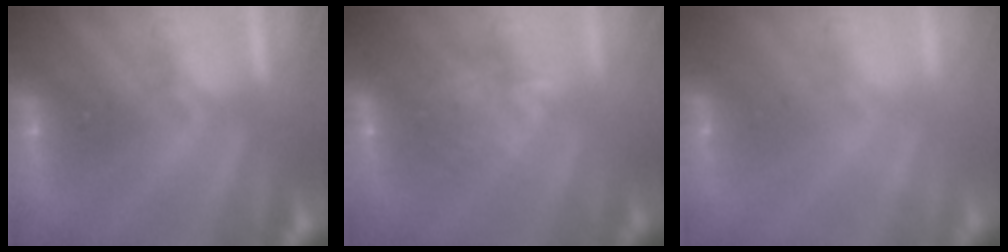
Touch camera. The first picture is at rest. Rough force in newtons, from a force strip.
{"total": 4.5}
{"total": 2.2}